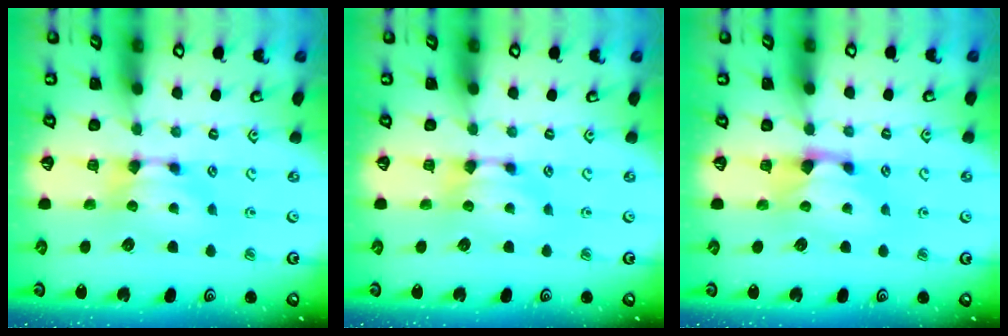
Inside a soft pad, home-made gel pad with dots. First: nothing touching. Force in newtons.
{"total": 0.0}
{"total": 1.2, "press": 0.2, "slide": 1.2}